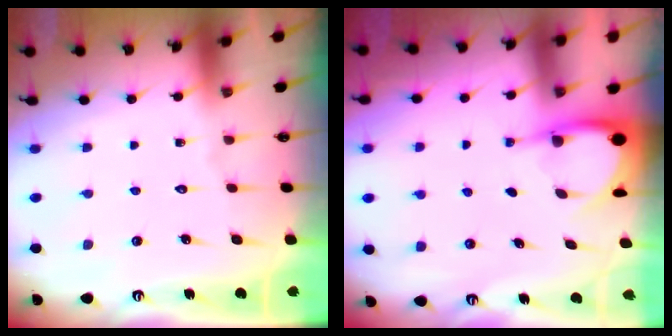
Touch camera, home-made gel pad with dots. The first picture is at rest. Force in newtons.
{"total": 3.9, "press": 3.9, "slide": 0.4}